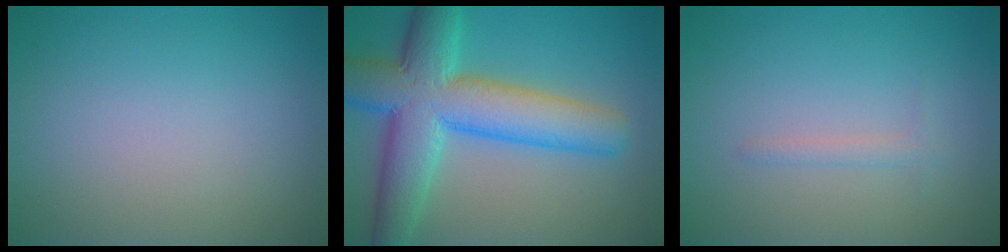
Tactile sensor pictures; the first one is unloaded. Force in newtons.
{"total": 10.3, "press": 10.3, "slide": 0.2}
{"total": 0.9, "press": 0.9, "slide": 0.0}